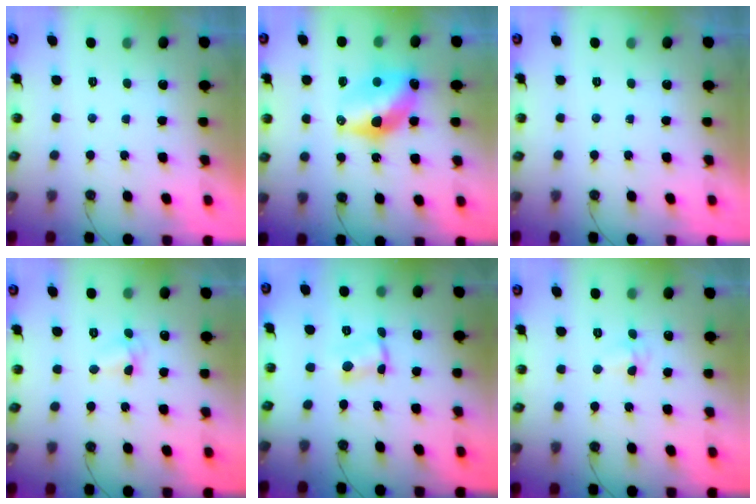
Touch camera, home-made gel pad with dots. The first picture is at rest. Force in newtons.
{"total": 12.3, "press": 12.3, "slide": 1.0}
{"total": 0.0}
{"total": 4.7, "press": 4.6, "slide": 0.5}
{"total": 2.9, "press": 1.3, "slide": 2.6}
{"total": 4.3, "press": 4.2, "slide": 0.6}